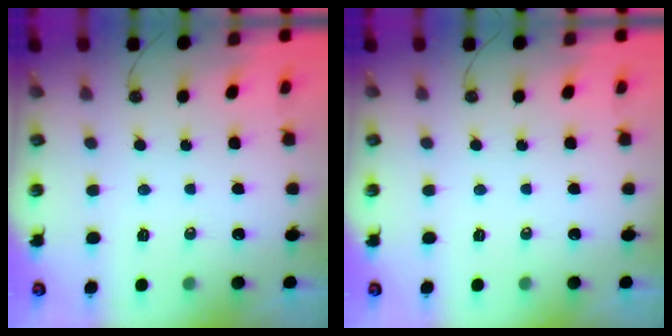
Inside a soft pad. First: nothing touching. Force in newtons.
{"total": 0.0}